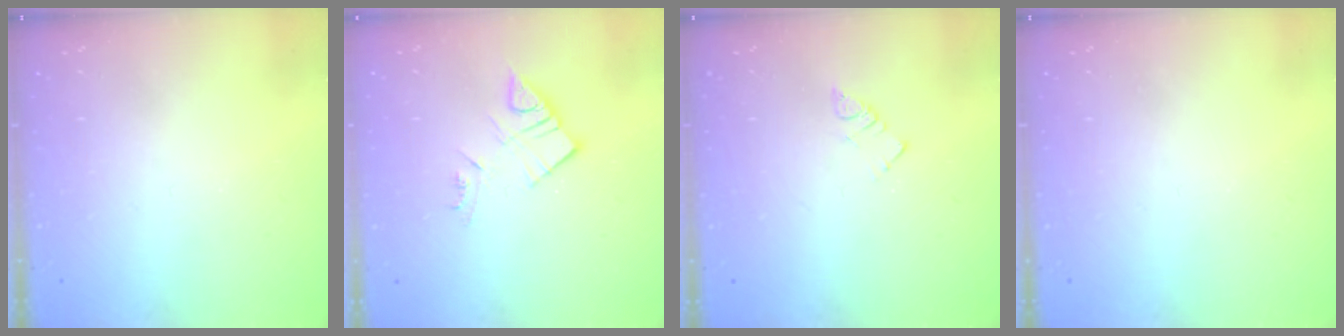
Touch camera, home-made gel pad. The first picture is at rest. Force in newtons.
{"total": 8.9, "press": 8.9, "slide": 0.5}
{"total": 2.5, "press": 2.5, "slide": 0.1}
{"total": 0.0}